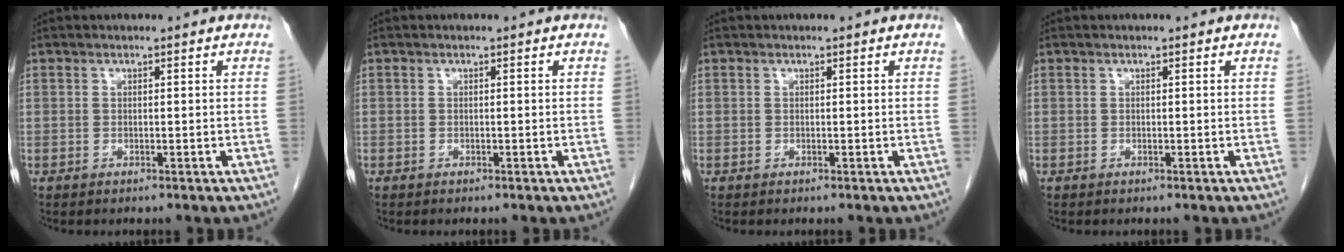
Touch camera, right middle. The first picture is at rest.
{"total": 0.0}
{"total": 0.0}
{"total": 0.0}